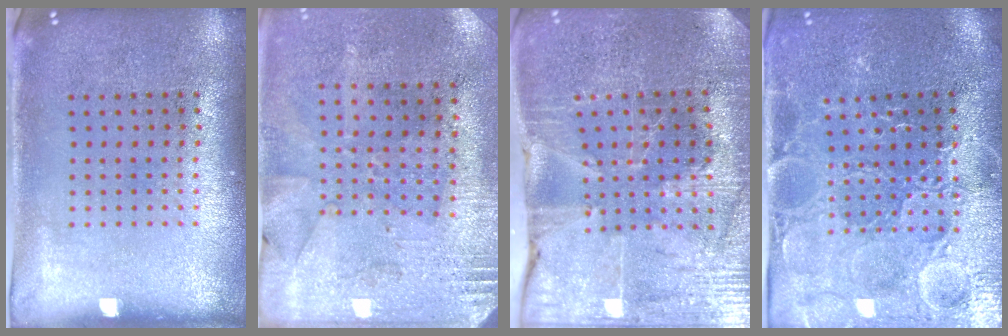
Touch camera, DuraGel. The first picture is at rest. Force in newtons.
{"total": 2.8, "press": 2.2, "slide": 1.7}
{"total": 3.4, "press": 3.4, "slide": 0.3}
{"total": 3.8, "press": 3.7, "slide": 0.8}